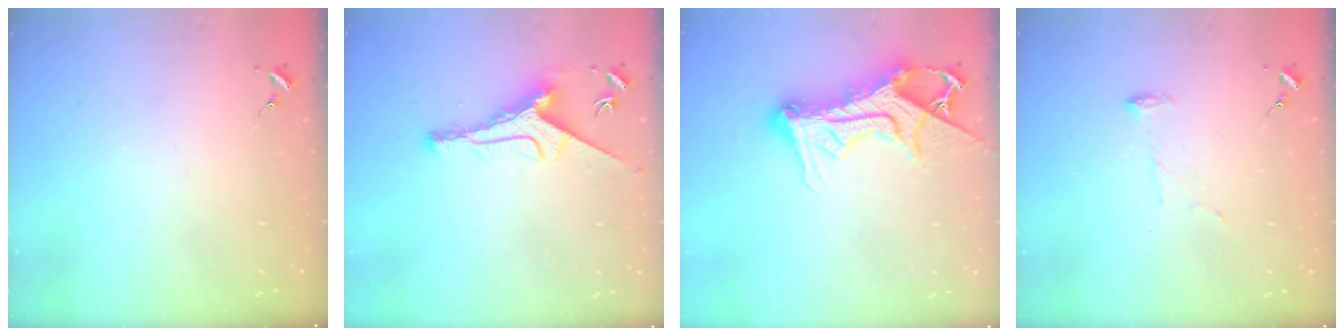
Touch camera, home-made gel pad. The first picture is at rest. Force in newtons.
{"total": 9.6, "press": 9.6, "slide": 0.3}
{"total": 17.6, "press": 17.5, "slide": 1.6}
{"total": 6.4, "press": 6.4, "slide": 0.7}